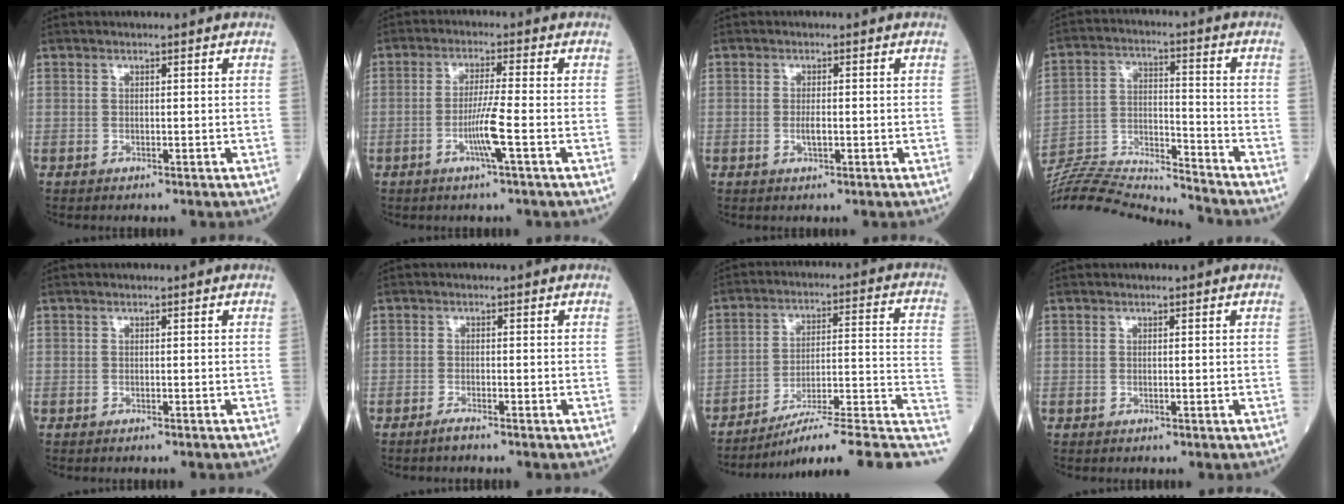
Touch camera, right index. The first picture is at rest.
{"total": 5.1, "force": [-1.8, -0.9, 4.7], "torque": [-0.092, -0.007, -0.038]}
{"total": 1.5, "force": [-0.3, 0.3, 1.4], "torque": [-0.032, -0.001, -0.004]}
{"total": 19.6, "force": [-18.8, -0.9, 5.3], "torque": [-0.113, -0.003, -0.317]}
{"total": 1.2, "force": [-1.1, -0.1, 0.5], "torque": [-0.009, 0.000, -0.013]}
{"total": 1.4, "force": [-1.3, -0.1, 0.6], "torque": [-0.021, -0.003, -0.024]}
{"total": 17.8, "force": [-13.1, 1.0, 12.0], "torque": [-0.119, 0.043, -0.191]}
{"total": 0.0}